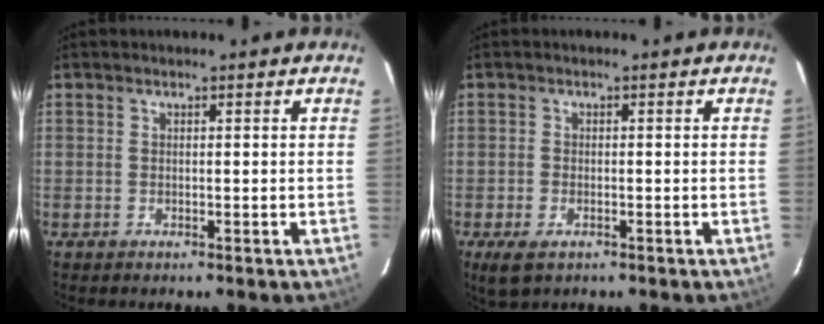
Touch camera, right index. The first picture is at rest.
{"total": 4.0, "force": [-2.2, 2.2, 2.5], "torque": [-0.059, -0.012, -0.040]}